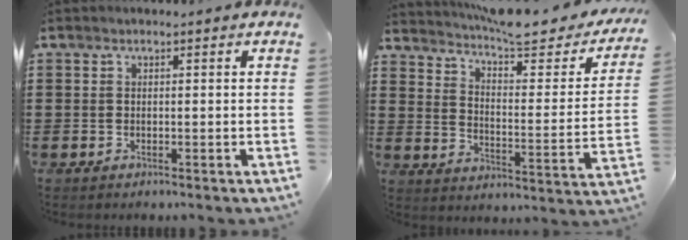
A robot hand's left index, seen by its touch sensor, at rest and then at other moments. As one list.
[{"total": 7.0, "force": [6.2, 0.9, 3.1], "torque": [-0.074, -0.043, 0.102]}]